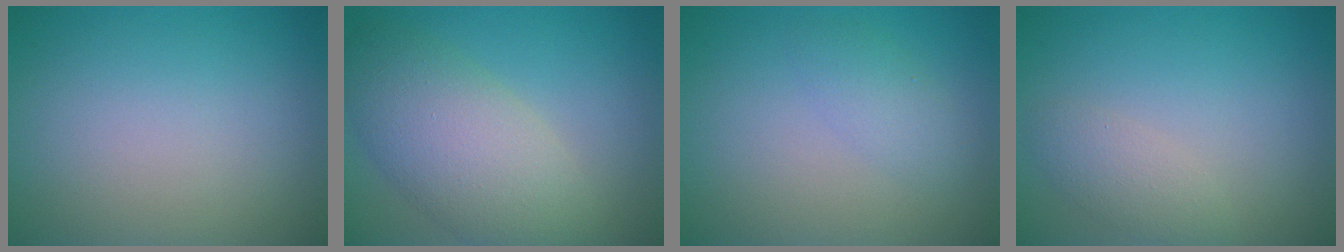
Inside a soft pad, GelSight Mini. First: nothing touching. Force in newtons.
{"total": 7.3, "press": 7.3, "slide": 0.5}
{"total": 1.9, "press": 1.9, "slide": 0.0}
{"total": 1.9, "press": 1.9, "slide": 0.1}